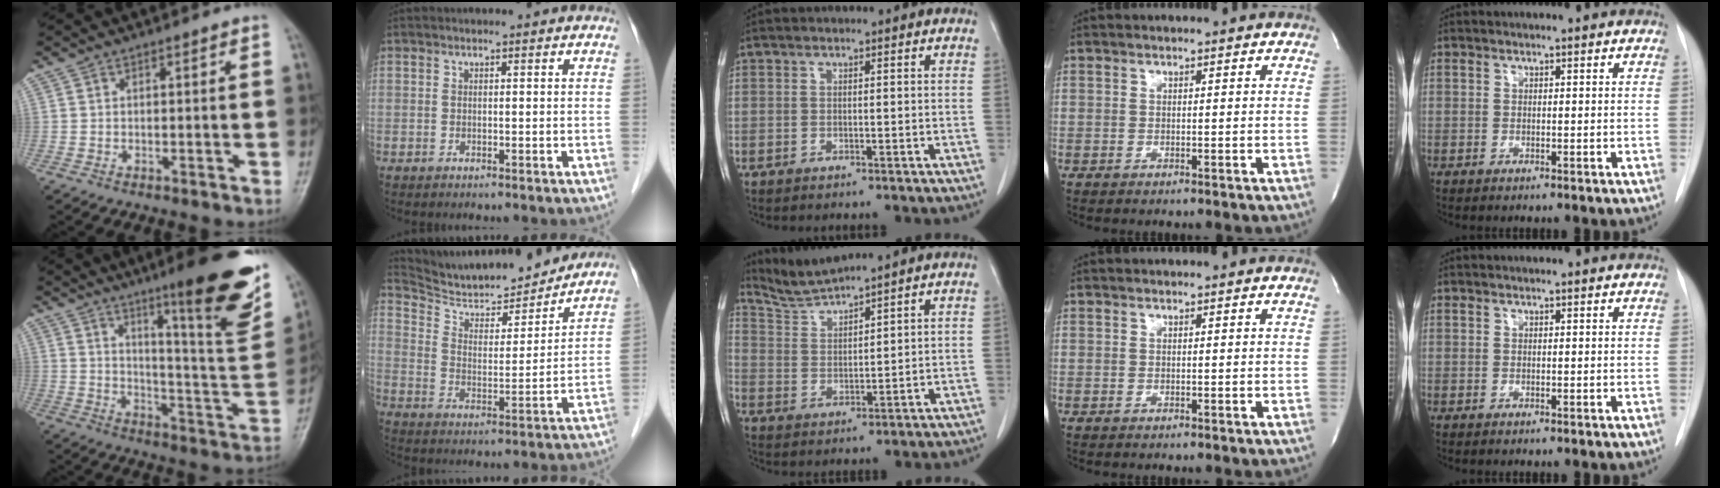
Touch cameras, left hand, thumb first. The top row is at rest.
{"thumb": {"total": 22.0, "force": [13.3, 3.1, 17.3], "torque": [-0.202, -0.070, 0.200]}, "index": {"total": 16.3, "force": [15.3, 1.9, 5.3], "torque": [-0.096, -0.010, 0.250]}, "middle": {"total": 4.9, "force": [4.6, -1.5, -0.3], "torque": [-0.008, -0.010, 0.104]}}